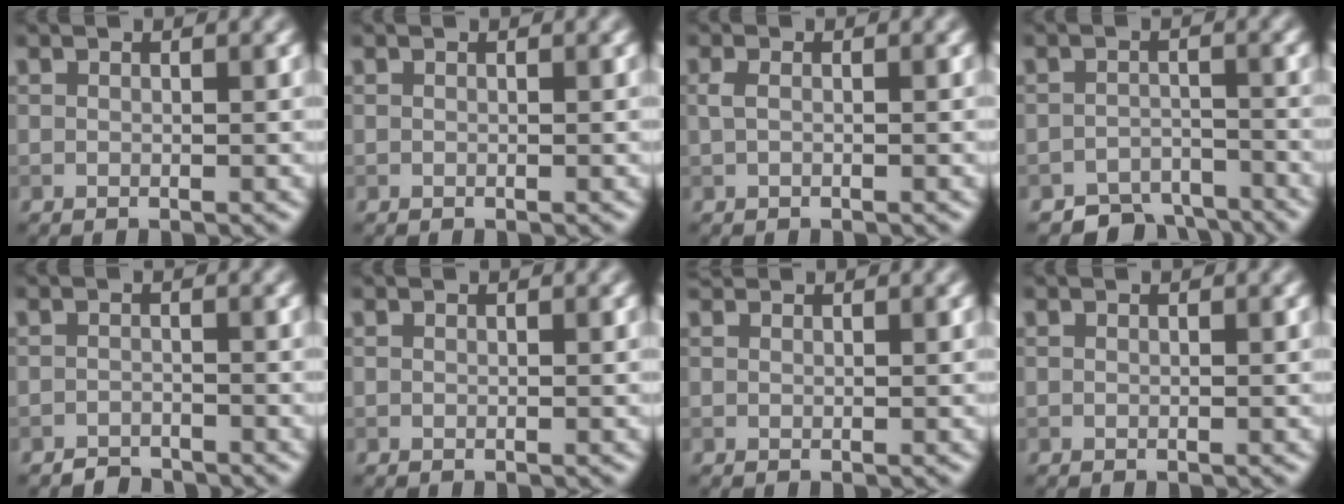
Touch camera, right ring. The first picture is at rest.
{"total": 0.0}
{"total": 0.9, "force": [0.0, 0.4, 0.9], "torque": [-0.023, 0.000, -0.002]}
{"total": 4.0, "force": [-3.6, 1.5, 0.7], "torque": [0.002, -0.002, -0.065]}
{"total": 1.4, "force": [-1.4, 0.3, 0.0], "torque": [0.003, 0.005, -0.026]}
{"total": 0.0}
{"total": 0.6, "force": [0.6, 0.1, 0.1], "torque": [-0.002, 0.001, 0.012]}
{"total": 0.0}